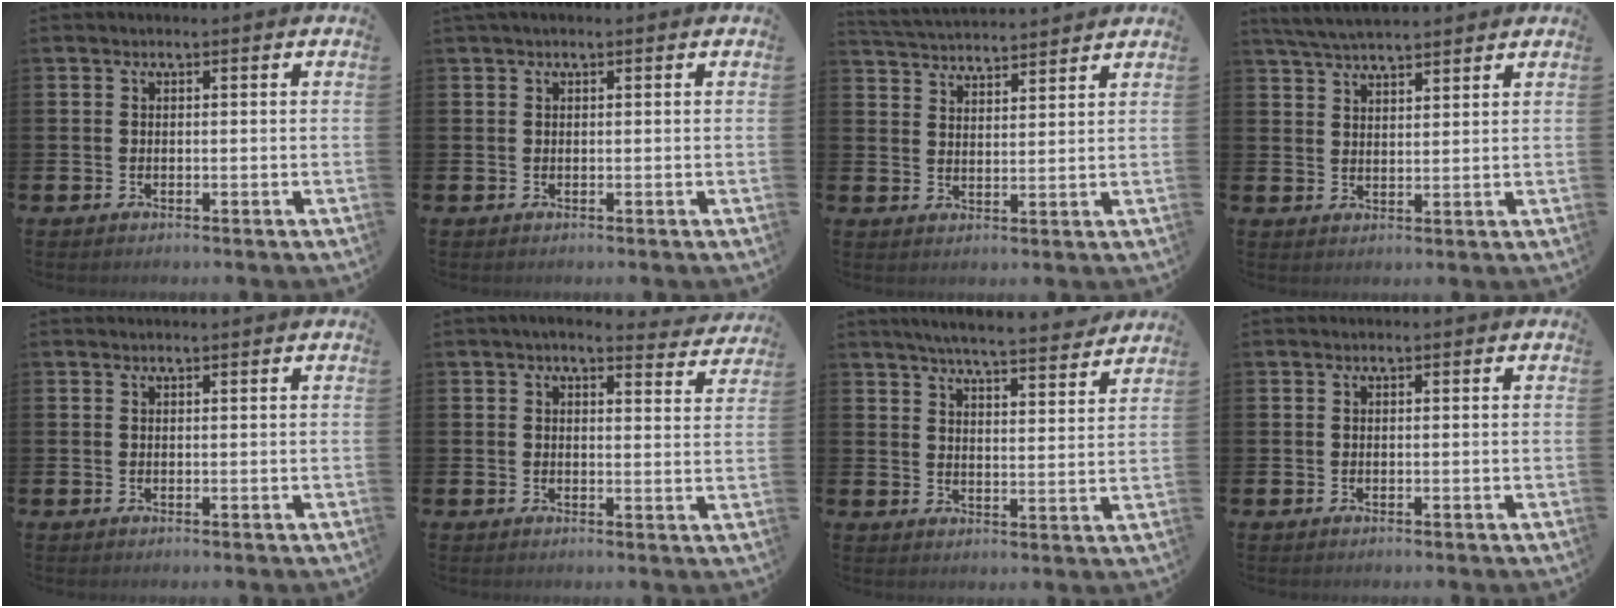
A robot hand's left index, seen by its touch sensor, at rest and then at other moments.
{"total": 0.6, "force": [0.3, 0.1, 0.4], "torque": [-0.009, 0.003, 0.005]}
{"total": 4.1, "force": [4.1, 0.2, -0.2], "torque": [-0.018, -0.024, 0.075]}
{"total": 4.6, "force": [4.4, 0.5, 1.1], "torque": [-0.042, -0.011, 0.083]}
{"total": 0.0}
{"total": 3.7, "force": [3.5, 0.6, 1.1], "torque": [-0.017, -0.019, 0.058]}
{"total": 6.2, "force": [6.1, 0.0, 1.5], "torque": [-0.037, -0.043, 0.104]}
{"total": 0.0}